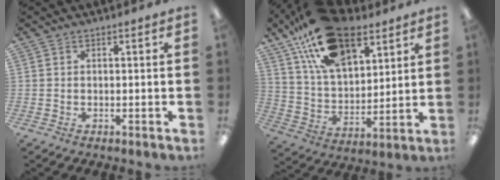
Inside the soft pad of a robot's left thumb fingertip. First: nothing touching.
{"total": 22.0, "force": [13.0, 11.8, 13.2], "torque": [-0.244, -0.050, 0.234]}